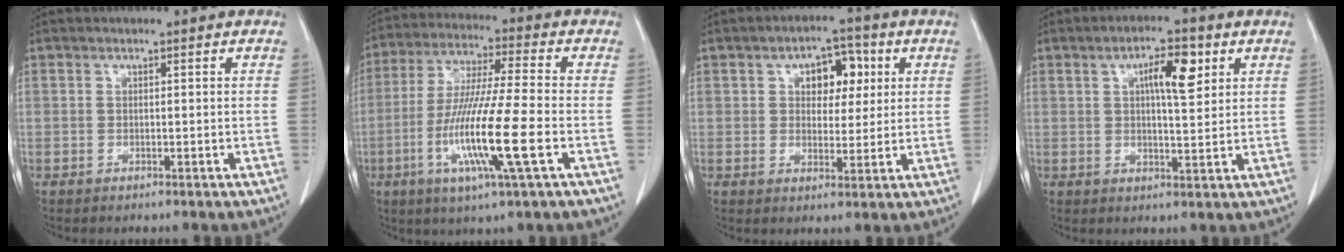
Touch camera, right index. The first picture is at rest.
{"total": 14.5, "force": [-4.2, -0.2, 13.9], "torque": [-0.277, -0.020, -0.082]}
{"total": 6.7, "force": [2.2, 4.0, 4.9], "torque": [-0.065, 0.020, 0.034]}
{"total": 6.7, "force": [2.5, 1.8, 5.9], "torque": [-0.098, 0.008, 0.040]}